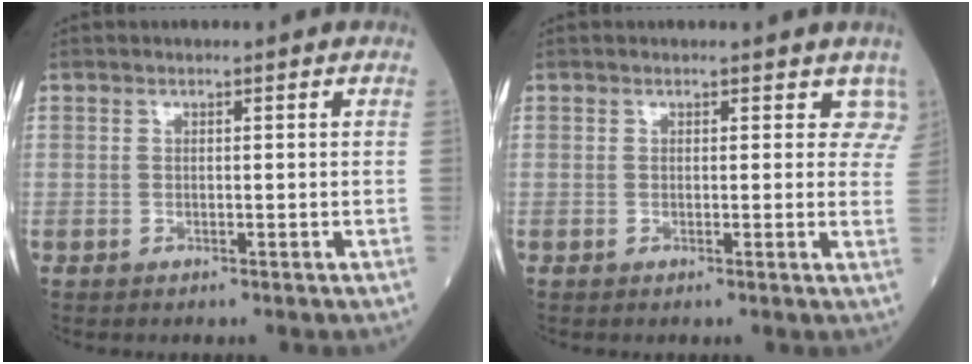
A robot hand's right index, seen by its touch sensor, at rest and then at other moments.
{"total": 3.5, "force": [2.6, 2.1, 1.0], "torque": [0.015, -0.001, 0.013]}